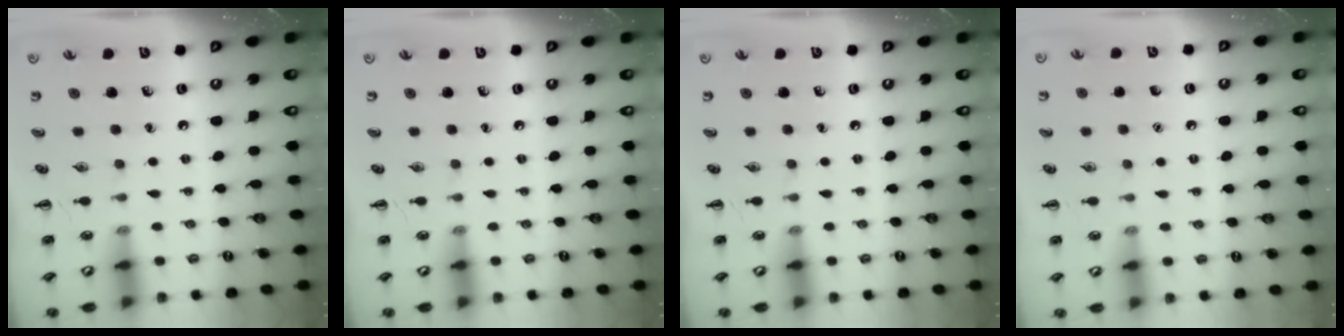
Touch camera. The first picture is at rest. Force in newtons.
{"total": 0.0}
{"total": 0.0}
{"total": 1.4, "press": 1.4, "slide": 0.1}